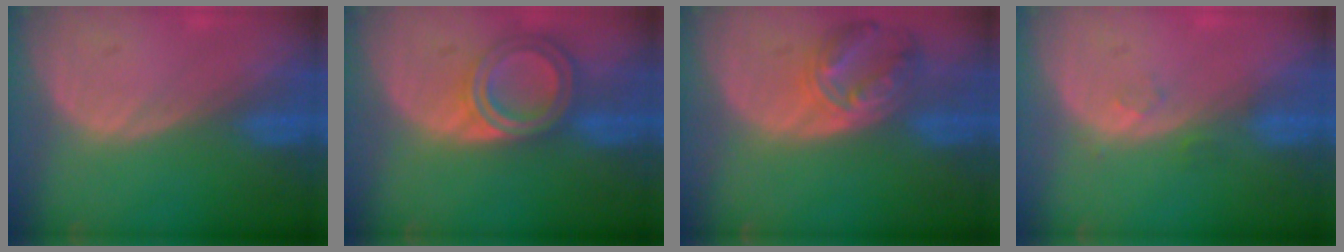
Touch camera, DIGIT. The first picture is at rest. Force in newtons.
{"total": 6.8, "press": 6.0, "slide": 3.1}
{"total": 8.1, "press": 7.1, "slide": 3.9}
{"total": 1.4, "press": 1.4, "slide": 0.1}